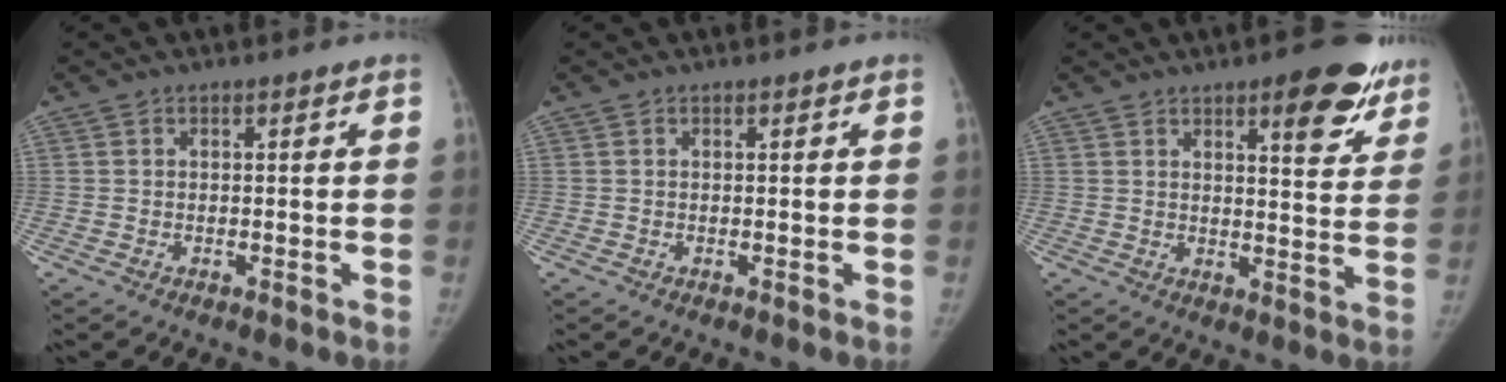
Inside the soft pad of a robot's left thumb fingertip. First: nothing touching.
{"total": 0.0}
{"total": 12.1, "force": [7.4, 4.1, 8.7], "torque": [-0.064, -0.037, 0.091]}